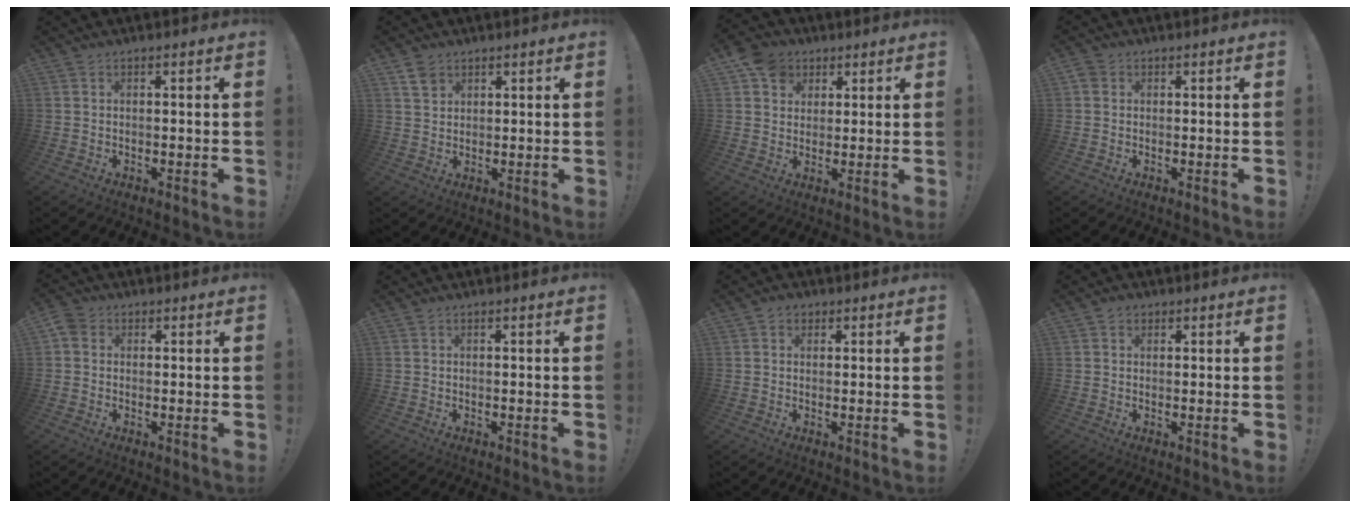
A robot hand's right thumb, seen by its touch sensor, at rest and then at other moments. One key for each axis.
{"total": 4.2, "fx": 2.6, "fy": 3.0, "fz": 1.2, "tx": -0.016, "ty": -0.011, "tz": 0.050}
{"total": 8.3, "fx": 3.8, "fy": 6.9, "fz": 2.7, "tx": -0.031, "ty": -0.017, "tz": 0.075}
{"total": 1.9, "fx": 0.7, "fy": 1.6, "fz": 0.7, "tx": -0.016, "ty": 0.003, "tz": 0.015}
{"total": 3.5, "fx": 0.8, "fy": 3.0, "fz": 1.7, "tx": -0.036, "ty": 0.010, "tz": 0.018}
{"total": 0.0}
{"total": 2.4, "fx": 1.2, "fy": 1.9, "fz": 0.7, "tx": -0.005, "ty": -0.003, "tz": 0.019}
{"total": 1.8, "fx": 1.0, "fy": 1.4, "fz": 0.5, "tx": 0.000, "ty": -0.003, "tz": 0.016}